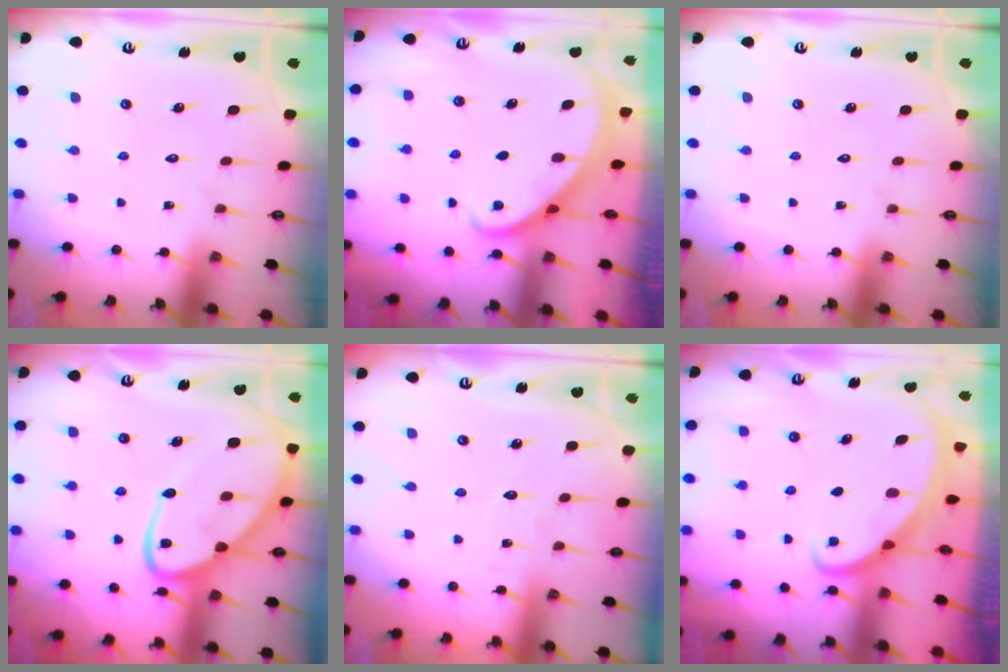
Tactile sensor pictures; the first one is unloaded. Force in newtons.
{"total": 2.0, "press": 2.0, "slide": 0.2}
{"total": 0.0}
{"total": 15.6, "press": 15.5, "slide": 1.3}
{"total": 2.9, "press": 2.9, "slide": 0.3}
{"total": 1.8, "press": 1.8, "slide": 0.2}